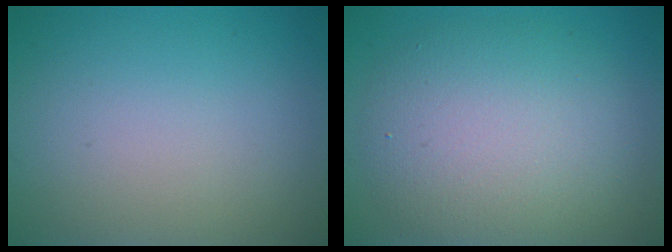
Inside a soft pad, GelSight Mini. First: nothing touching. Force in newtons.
{"total": 7.4, "press": 7.4, "slide": 0.8}